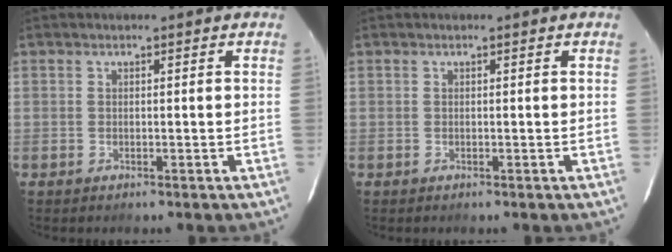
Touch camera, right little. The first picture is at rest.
{"total": 0.0}